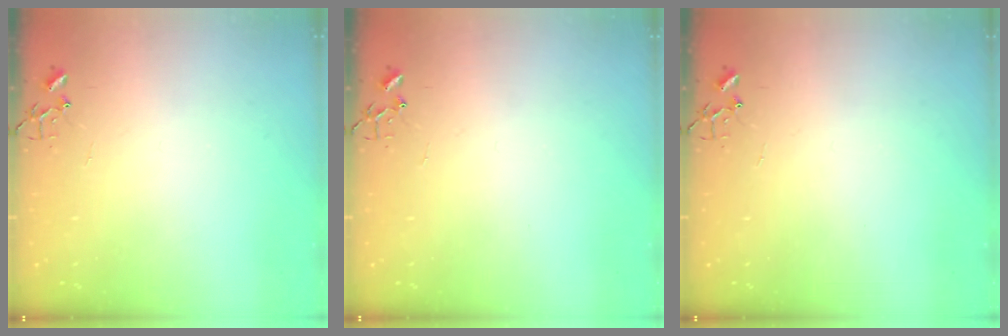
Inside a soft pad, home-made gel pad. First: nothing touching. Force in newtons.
{"total": 0.0}
{"total": 0.0}